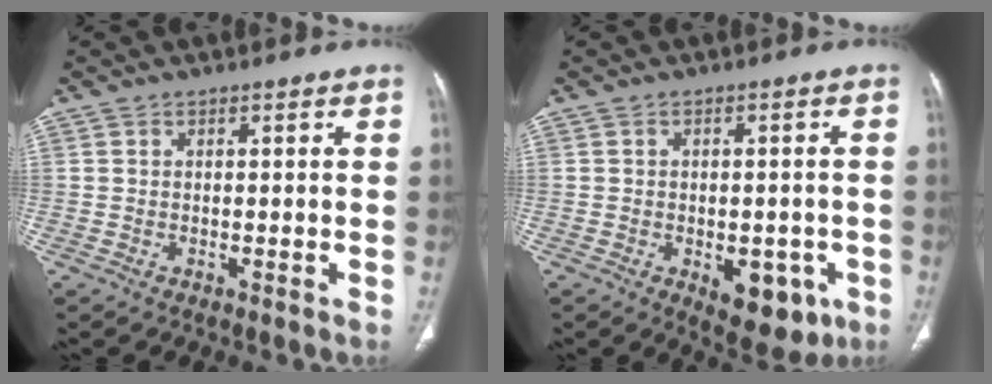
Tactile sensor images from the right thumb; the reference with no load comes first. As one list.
[{"total": 9.4, "force": [-3.6, 5.2, 6.9], "torque": [-0.059, 0.008, -0.034]}]